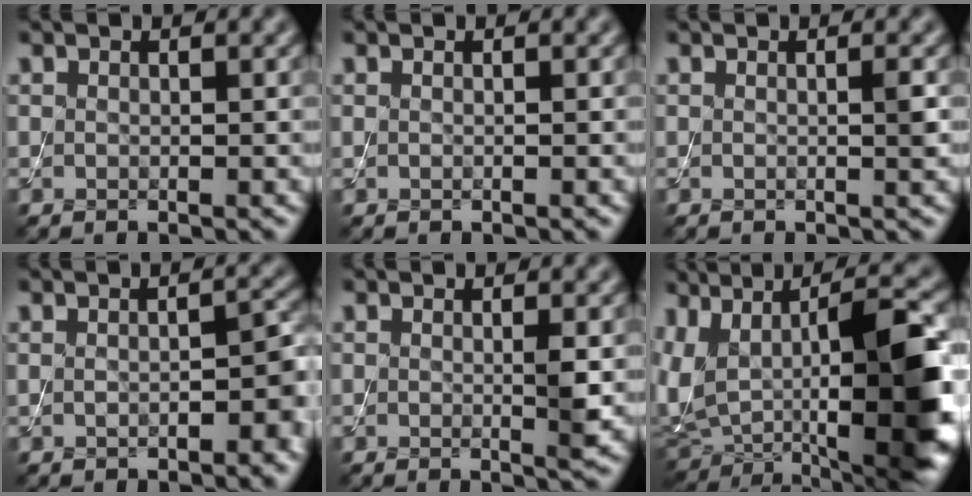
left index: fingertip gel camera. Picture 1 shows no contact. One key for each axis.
{"total": 0.0}
{"total": 0.8, "fx": 0.0, "fy": 0.0, "fz": 0.8, "tx": -0.013, "ty": -0.001, "tz": -0.001}
{"total": 3.0, "fx": -0.7, "fy": 1.0, "fz": 2.7, "tx": -0.044, "ty": 0.008, "tz": -0.009}
{"total": 1.4, "fx": 0.0, "fy": 0.1, "fz": 1.4, "tx": -0.023, "ty": -0.004, "tz": -0.002}
{"total": 14.5, "fx": 0.3, "fy": 7.2, "fz": 12.6, "tx": -0.217, "ty": -0.009, "tz": 0.011}